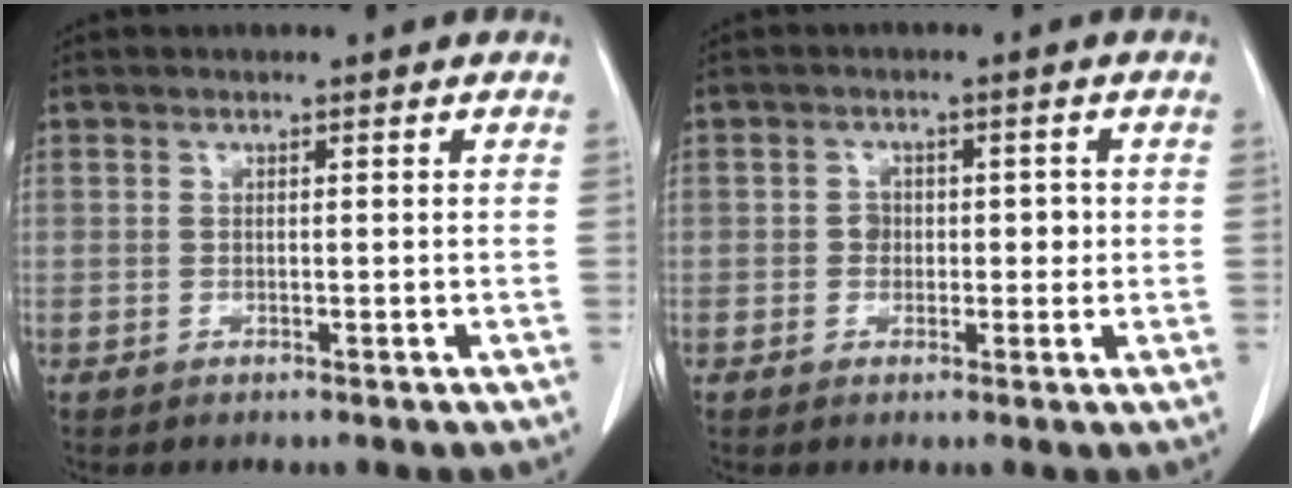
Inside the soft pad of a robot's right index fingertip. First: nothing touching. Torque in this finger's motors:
{"motor_torque": [0.30, -0.12, 0.03, 0.03]}